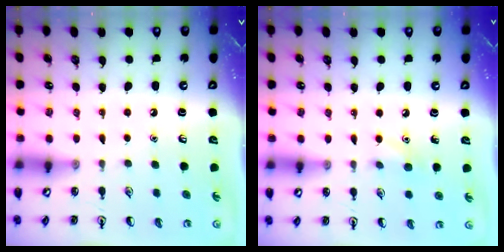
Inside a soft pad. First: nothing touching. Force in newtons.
{"total": 5.7, "press": 5.4, "slide": 1.7}